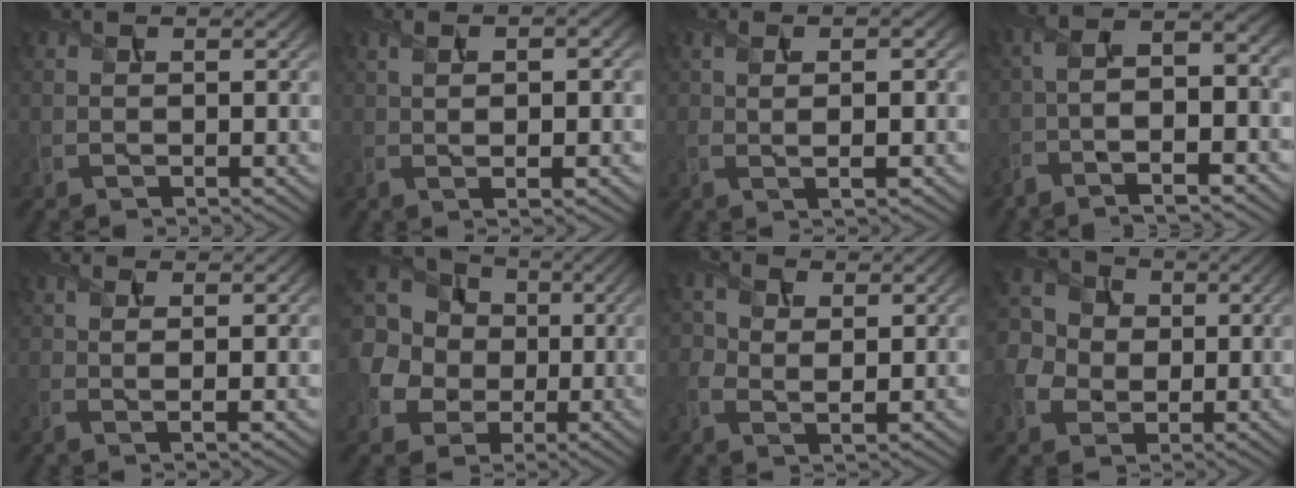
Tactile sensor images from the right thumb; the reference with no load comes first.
{"total": 4.8, "force": [0.2, 1.3, 4.6], "torque": [-0.076, 0.001, 0.006]}
{"total": 3.2, "force": [0.3, 0.7, 3.1], "torque": [-0.056, 0.000, 0.006]}
{"total": 10.6, "force": [-3.7, 3.5, 9.3], "torque": [-0.189, 0.003, -0.062]}
{"total": 2.2, "force": [0.5, 0.3, 2.1], "torque": [-0.045, 0.004, 0.008]}
{"total": 16.5, "force": [2.0, 14.3, 7.9], "torque": [-0.255, 0.010, 0.013]}
{"total": 3.8, "force": [0.8, 2.7, 2.6], "torque": [-0.062, -0.002, 0.016]}
{"total": 7.5, "force": [-0.2, 6.4, 3.9], "torque": [-0.129, -0.006, -0.002]}